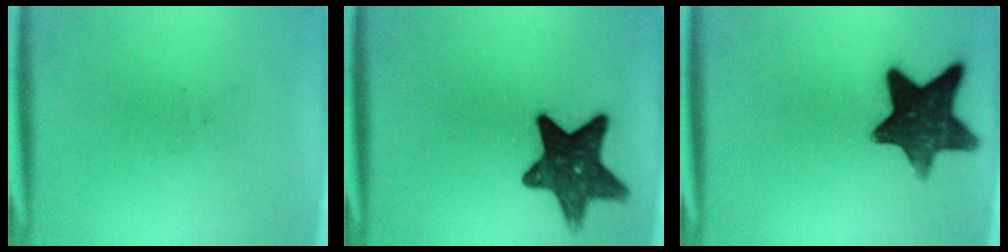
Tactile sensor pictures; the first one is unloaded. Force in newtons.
{"total": 13.5}
{"total": 14.1}